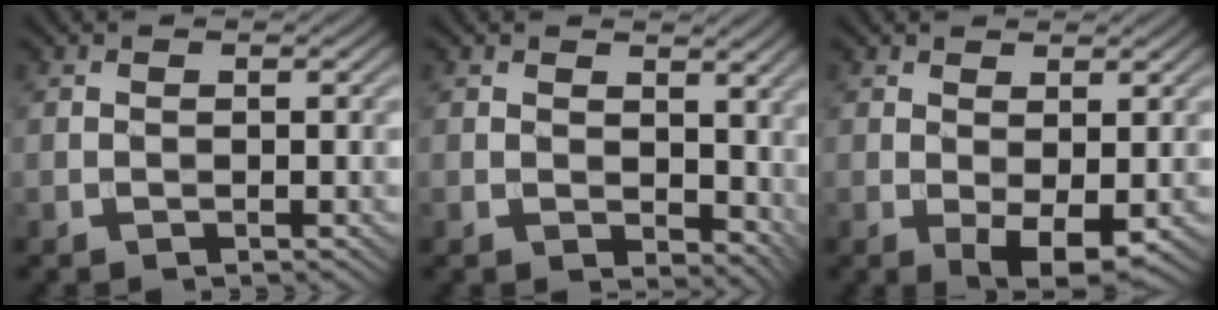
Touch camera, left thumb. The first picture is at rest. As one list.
[{"total": 5.8, "force": [2.0, 3.9, 3.7], "torque": [-0.057, -0.014, 0.044]}, {"total": 3.3, "force": [0.0, 1.4, 3.0], "torque": [-0.055, -0.009, 0.007]}]